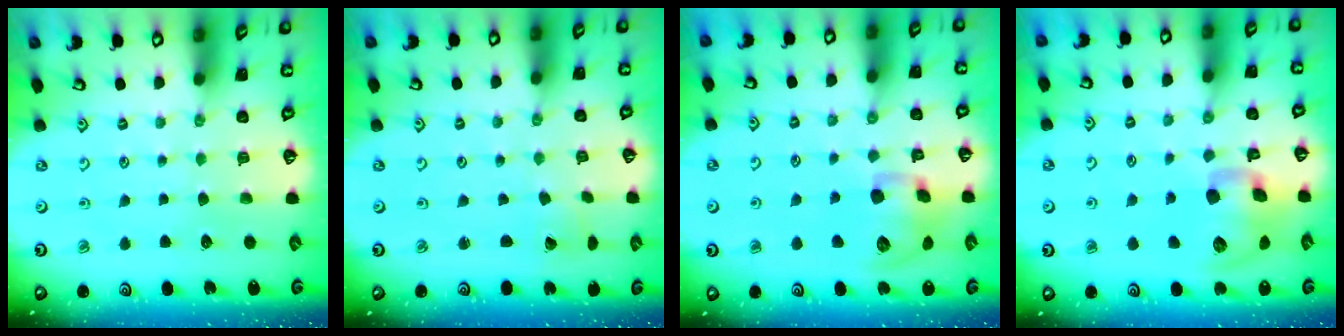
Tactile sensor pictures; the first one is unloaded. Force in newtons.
{"total": 1.3, "press": 1.3, "slide": 0.1}
{"total": 13.2, "press": 13.1, "slide": 2.1}
{"total": 14.4, "press": 14.2, "slide": 2.3}